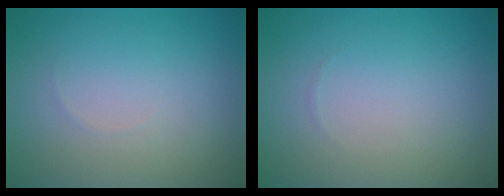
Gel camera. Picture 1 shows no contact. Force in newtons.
{"total": 0.0}